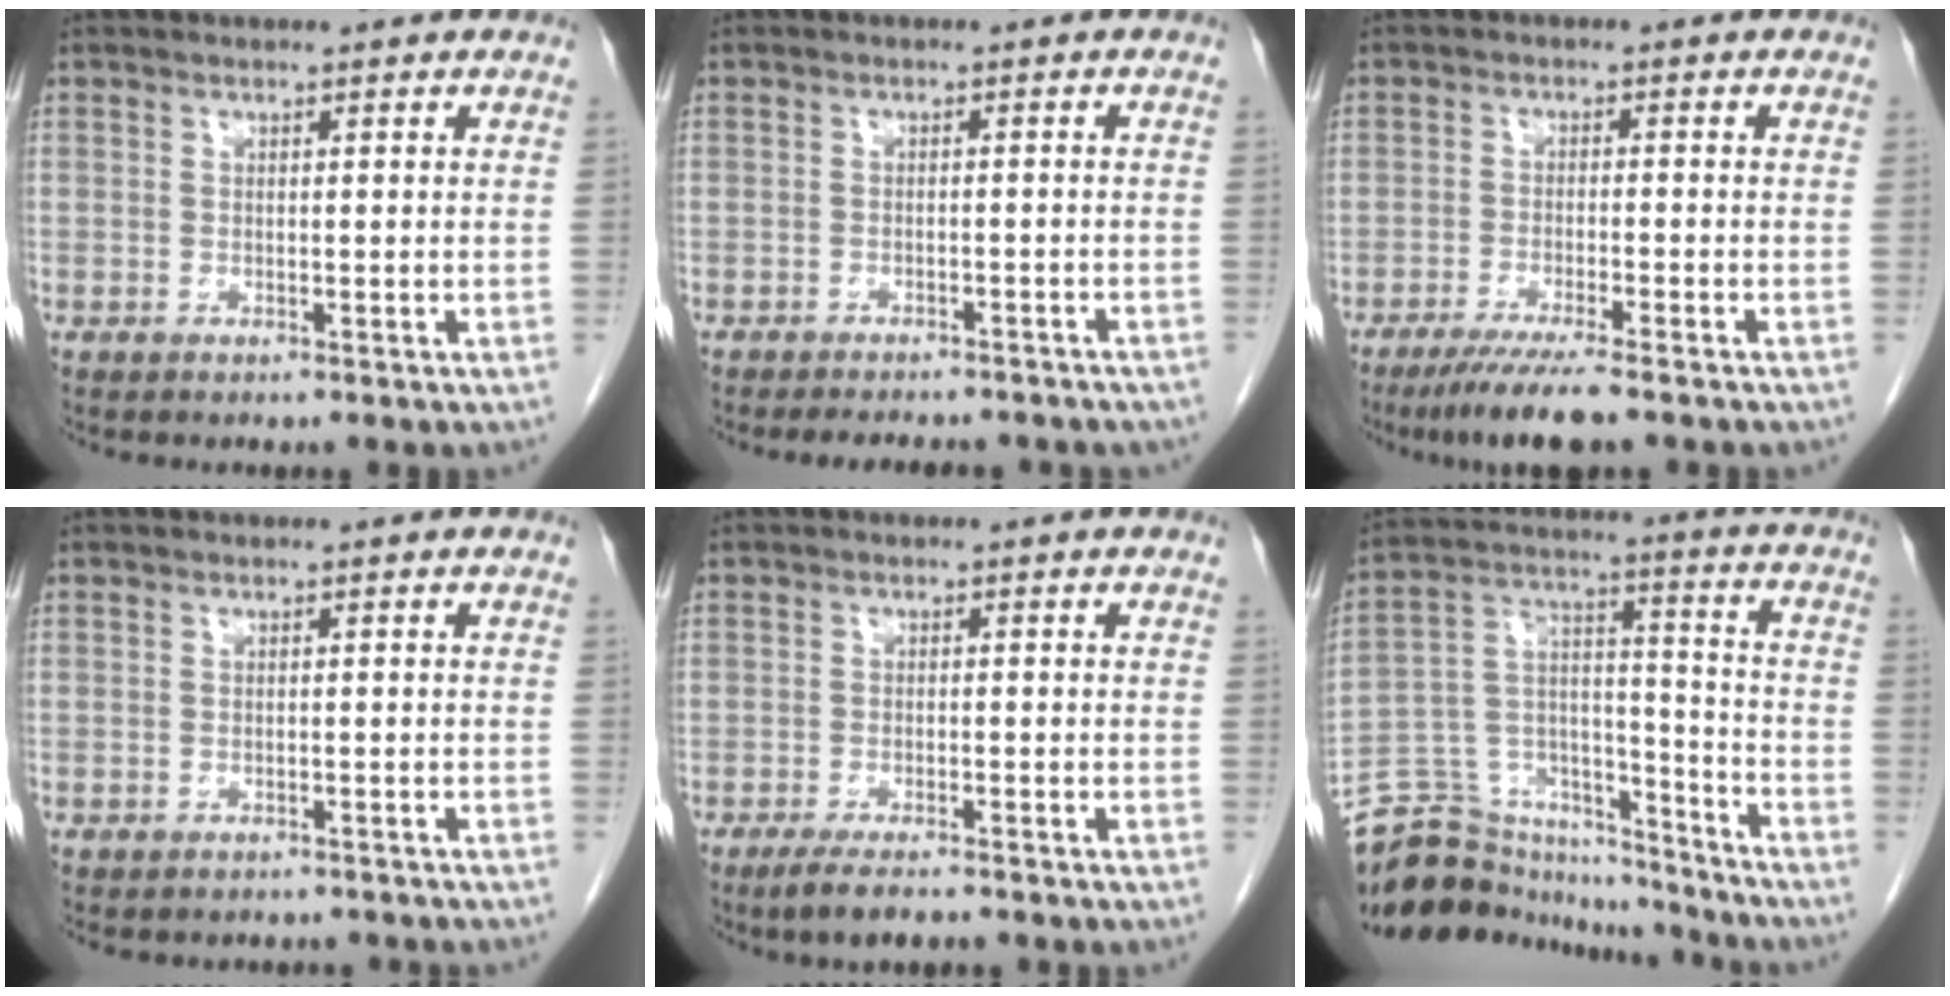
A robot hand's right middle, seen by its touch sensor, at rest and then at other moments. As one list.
[{"total": 10.9, "force": [-9.6, 3.1, 4.1], "torque": [-0.054, 0.002, -0.103]}, {"total": 7.3, "force": [-5.6, 0.1, 4.7], "torque": [-0.074, -0.018, -0.091]}, {"total": 4.4, "force": [-3.9, 1.8, 1.0], "torque": [-0.012, 0.001, -0.044]}, {"total": 4.2, "force": [-3.3, 0.7, 2.4], "torque": [-0.046, -0.008, -0.055]}, {"total": 15.9, "force": [-14.5, 5.5, 3.6], "torque": [-0.079, 0.031, -0.230]}]